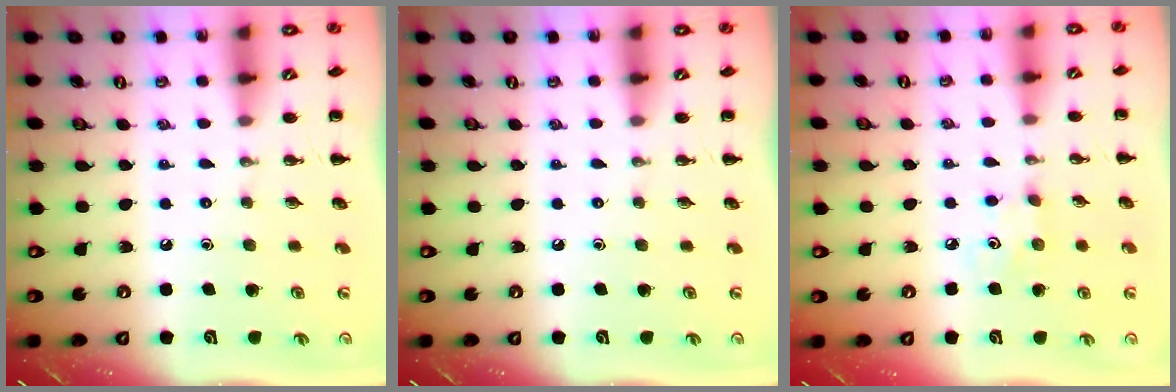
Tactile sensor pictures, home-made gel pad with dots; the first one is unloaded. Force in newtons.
{"total": 0.0}
{"total": 2.9, "press": 2.8, "slide": 0.8}